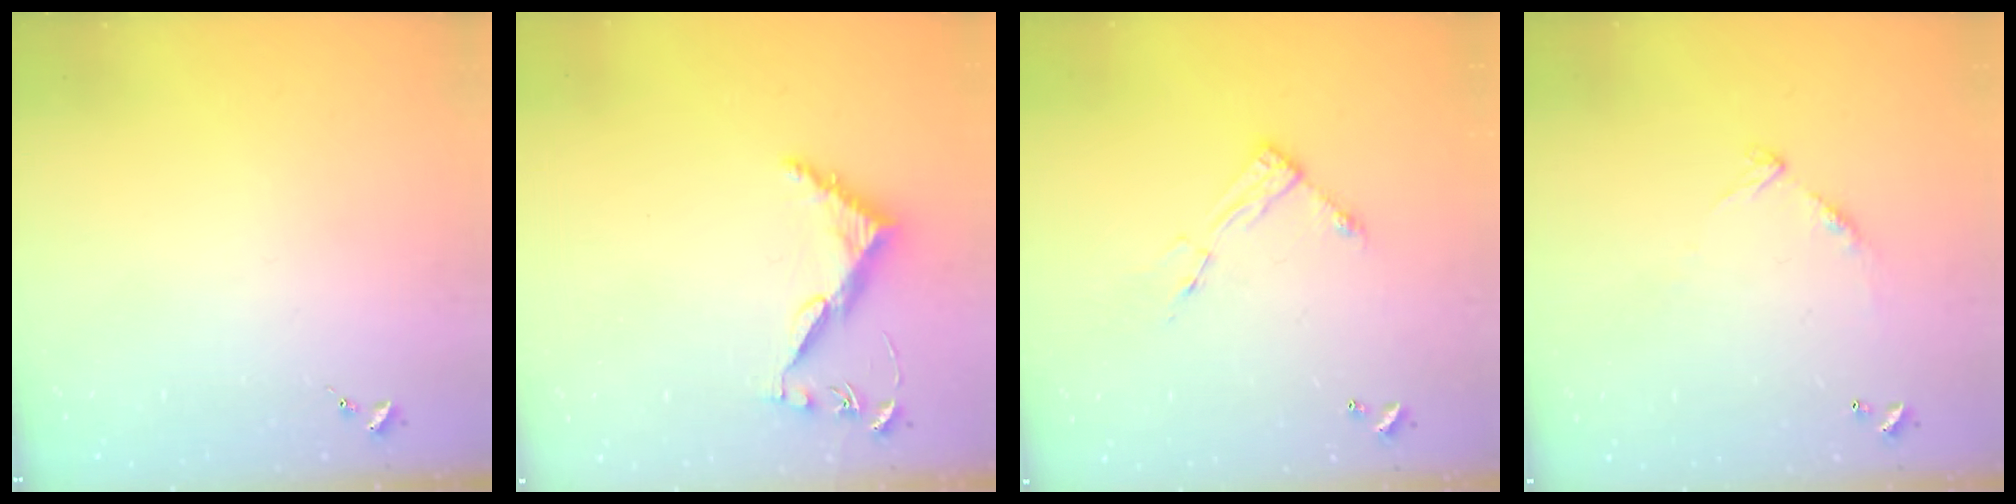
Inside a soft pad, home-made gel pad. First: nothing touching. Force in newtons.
{"total": 6.2, "press": 6.2, "slide": 0.5}
{"total": 8.7, "press": 8.7, "slide": 0.4}
{"total": 8.8, "press": 8.8, "slide": 0.7}